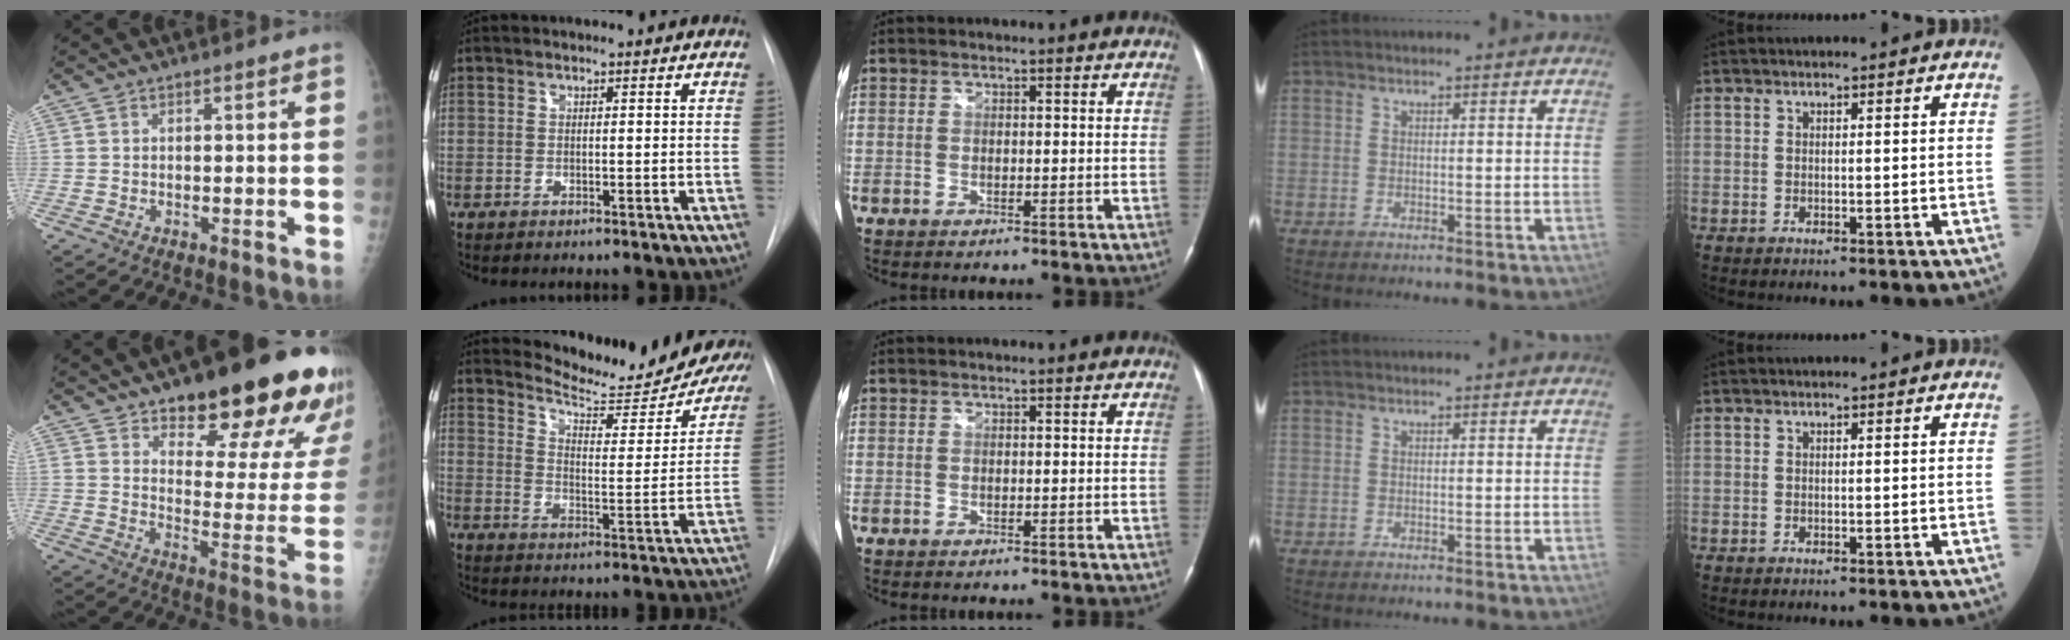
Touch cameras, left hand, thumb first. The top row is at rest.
{"thumb": {"total": 24.3, "force": [16.4, 7.8, 16.0], "torque": [-0.160, -0.084, 0.218]}, "index": {"total": 15.7, "force": [15.2, 1.5, 3.7], "torque": [-0.055, -0.071, 0.193]}}